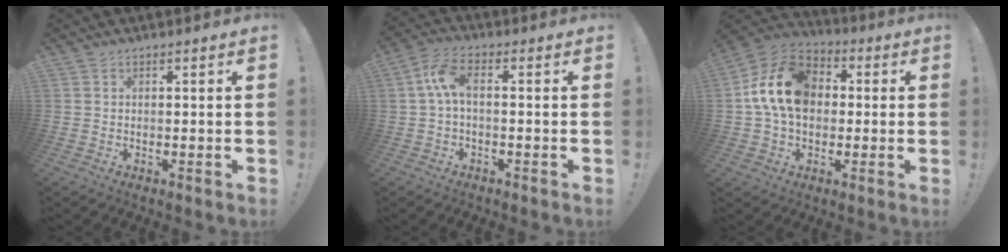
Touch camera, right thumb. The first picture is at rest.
{"total": 7.3, "force": [0.3, 3.2, 6.5], "torque": [-0.129, 0.006, 0.007]}
{"total": 17.1, "force": [2.1, 12.5, 11.4], "torque": [-0.200, 0.015, 0.041]}